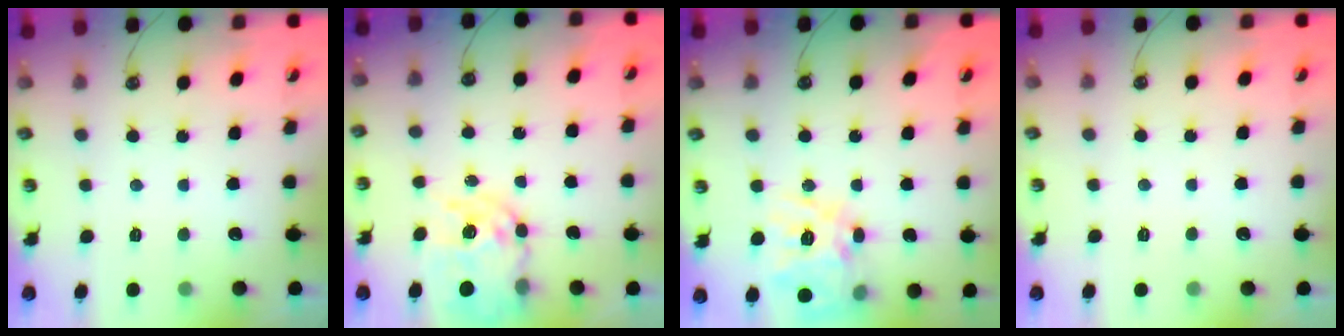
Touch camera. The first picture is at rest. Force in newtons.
{"total": 13.3, "press": 13.2, "slide": 1.4}
{"total": 17.9, "press": 17.8, "slide": 2.3}
{"total": 0.0}